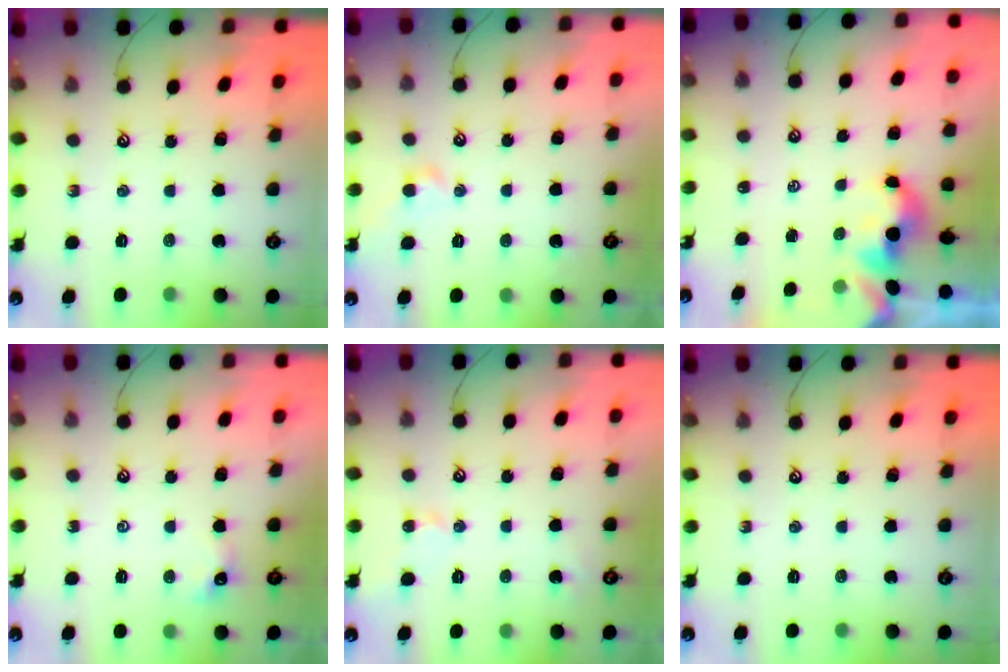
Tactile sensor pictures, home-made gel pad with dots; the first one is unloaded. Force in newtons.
{"total": 1.6, "press": 1.5, "slide": 0.6}
{"total": 1.8, "press": 1.7, "slide": 0.4}
{"total": 1.7, "press": 1.7, "slide": 0.4}
{"total": 2.6, "press": 2.6, "slide": 0.1}
{"total": 0.0}